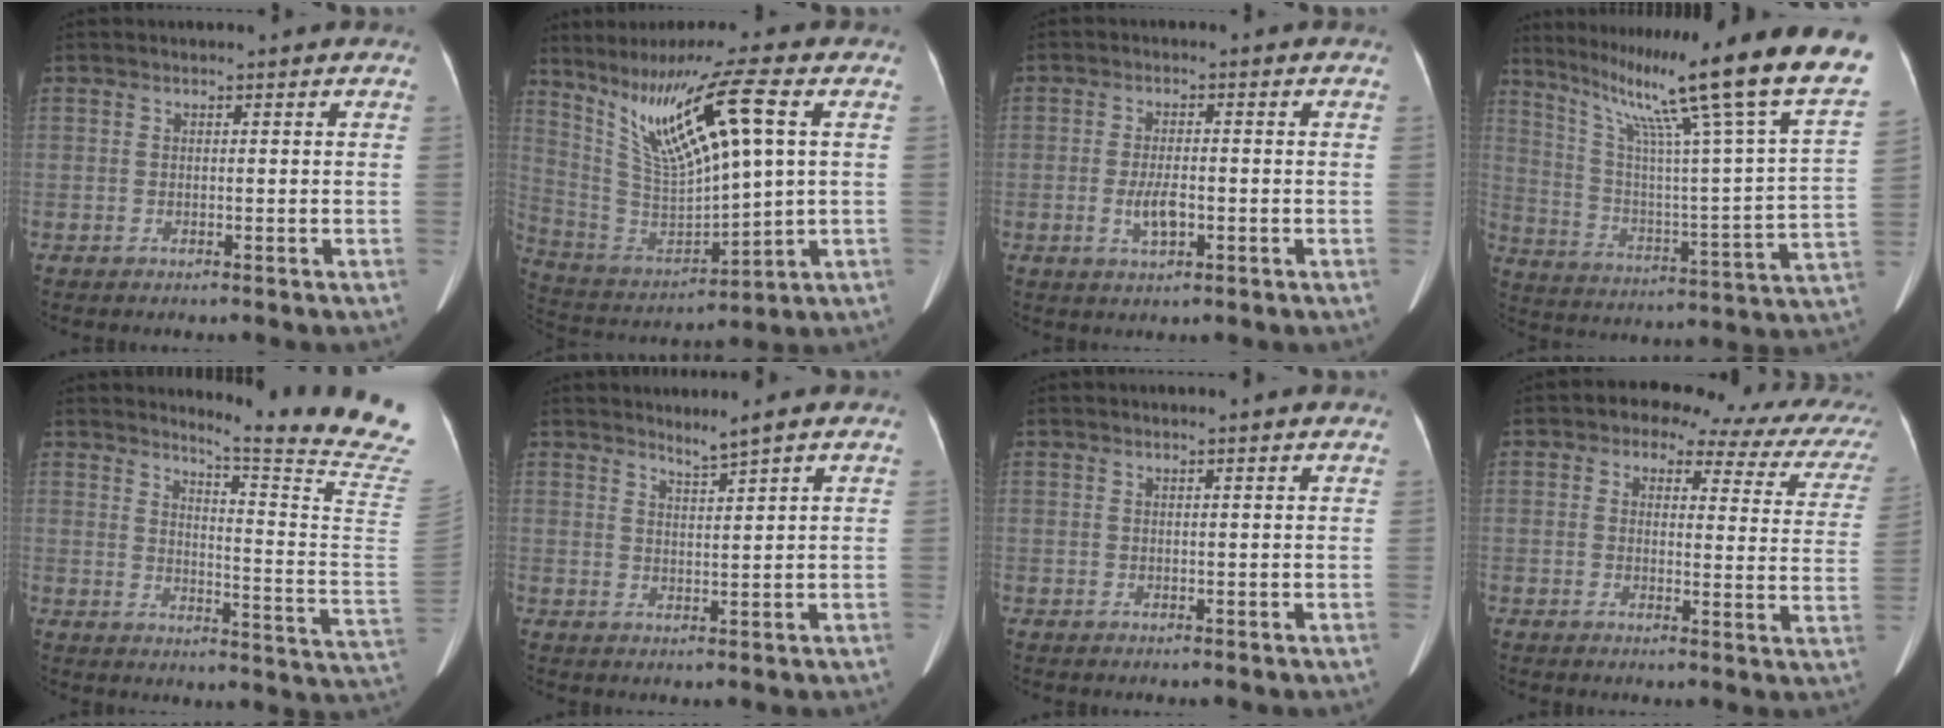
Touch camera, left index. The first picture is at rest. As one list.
[{"total": 16.3, "force": [6.4, 2.1, 14.9], "torque": [-0.293, 0.011, 0.128]}, {"total": 3.8, "force": [-1.2, 1.2, 3.4], "torque": [-0.070, -0.002, -0.019]}, {"total": 29.3, "force": [22.6, -1.3, 18.6], "torque": [-0.293, -0.063, 0.316]}, {"total": 20.5, "force": [19.0, -2.8, 7.1], "torque": [-0.108, -0.175, 0.213]}, {"total": 2.3, "force": [2.0, -0.8, 0.9], "torque": [-0.024, -0.008, 0.038]}, {"total": 1.9, "force": [1.6, -0.1, 1.0], "torque": [-0.014, 0.013, 0.020]}, {"total": 14.4, "force": [9.4, 6.2, 8.9], "torque": [-0.091, 0.032, 0.083]}]